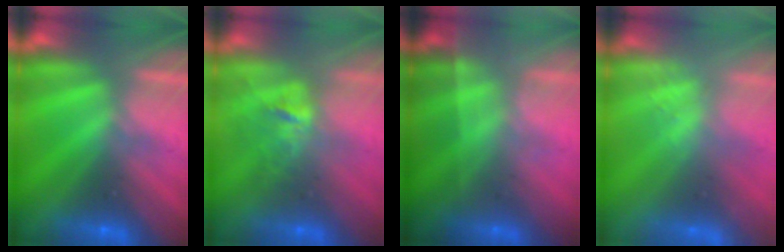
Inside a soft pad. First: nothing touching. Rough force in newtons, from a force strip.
{"total": 2.8}
{"total": 1.8}
{"total": 2.0}